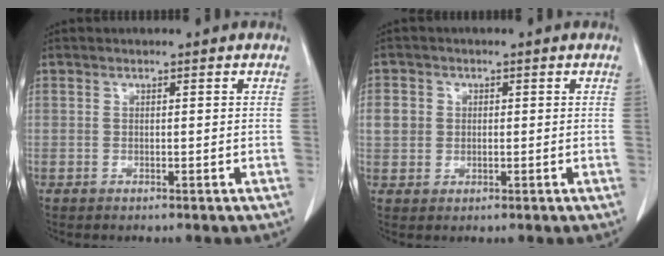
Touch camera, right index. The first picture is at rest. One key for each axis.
{"total": 3.9, "fx": 0.4, "fy": 3.6, "fz": 1.5, "tx": -0.031, "ty": 0.014, "tz": 0.013}